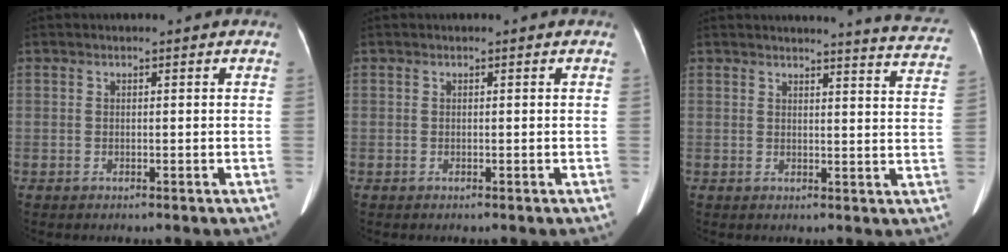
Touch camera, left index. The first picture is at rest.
{"total": 0.0}
{"total": 10.8, "force": [10.6, -0.4, 1.8], "torque": [-0.011, -0.070, 0.096]}